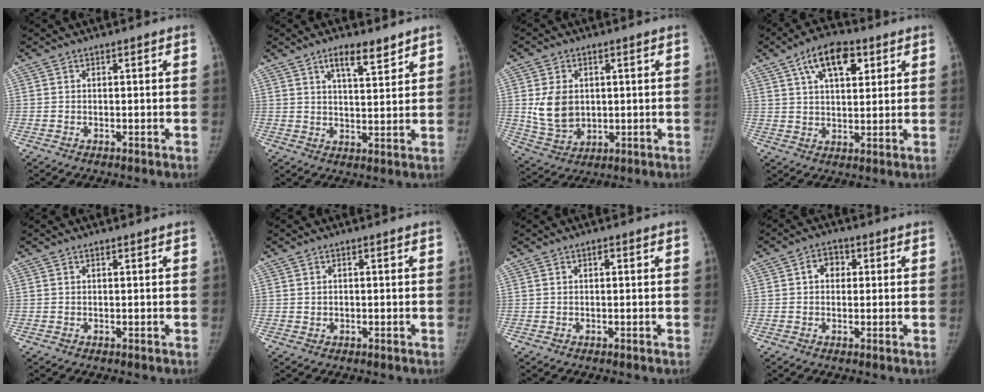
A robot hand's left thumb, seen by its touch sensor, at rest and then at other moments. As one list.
[{"total": 6.6, "force": [4.6, 2.0, 4.3], "torque": [-0.053, -0.032, 0.076]}, {"total": 8.9, "force": [1.0, 6.8, 5.7], "torque": [-0.083, -0.012, 0.036]}, {"total": 10.9, "force": [5.2, 5.5, 7.9], "torque": [-0.107, -0.009, 0.087]}, {"total": 0.0}, {"total": 0.5, "force": [0.1, 0.5, 0.1], "torque": [0.003, 0.000, 0.003]}, {"total": 0.7, "force": [0.2, 0.3, 0.5], "torque": [-0.007, 0.002, 0.002]}, {"total": 3.8, "force": [0.8, 3.1, 2.1], "torque": [-0.010, 0.006, 0.008]}]